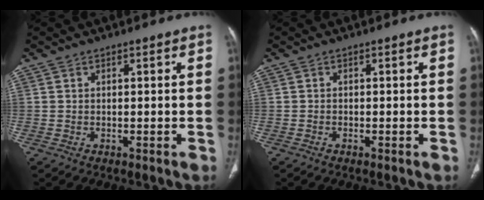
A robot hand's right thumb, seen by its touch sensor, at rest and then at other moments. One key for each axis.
{"total": 0.0}